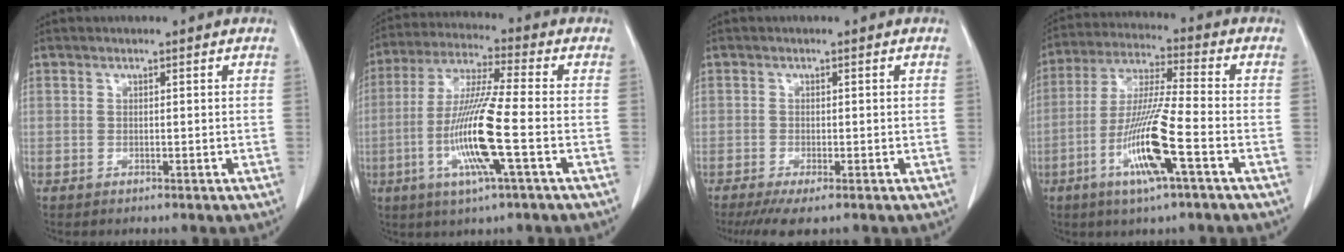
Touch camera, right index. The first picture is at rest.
{"total": 13.3, "force": [-3.5, 0.1, 12.8], "torque": [-0.264, -0.012, -0.074]}
{"total": 3.8, "force": [-2.7, 0.5, 2.7], "torque": [-0.043, -0.011, -0.042]}
{"total": 12.9, "force": [-4.9, 0.1, 11.9], "torque": [-0.240, -0.012, -0.097]}